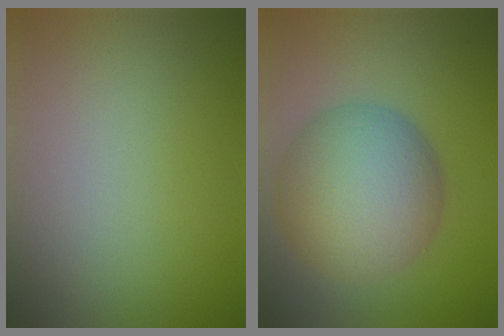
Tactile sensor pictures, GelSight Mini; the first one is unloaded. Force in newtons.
{"total": 9.1, "press": 9.1, "slide": 0.3}